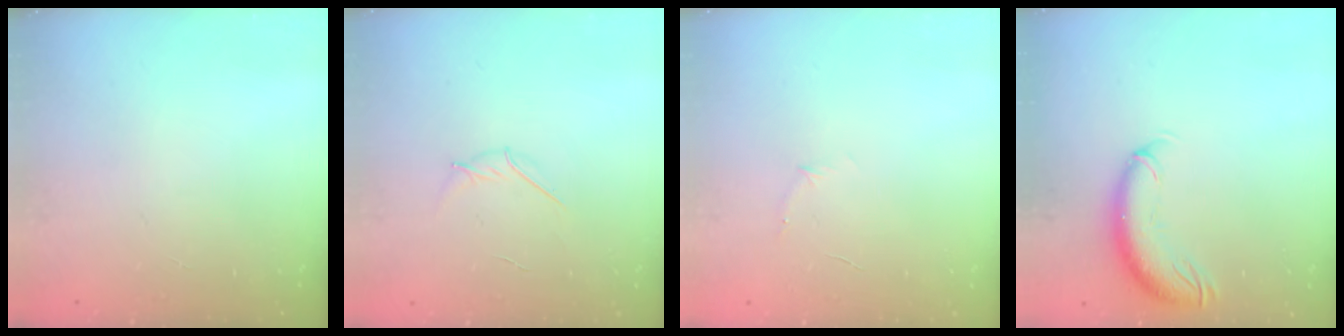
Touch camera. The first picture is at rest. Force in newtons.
{"total": 3.3, "press": 3.2, "slide": 0.8}
{"total": 3.8, "press": 3.6, "slide": 1.1}
{"total": 10.6, "press": 10.4, "slide": 2.2}